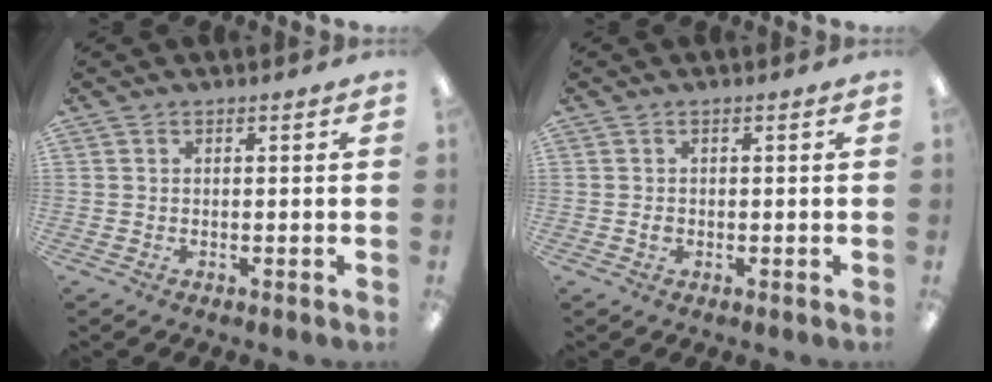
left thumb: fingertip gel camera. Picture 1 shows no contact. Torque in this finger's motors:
{"motor_torque": [-0.14, 0.13, 0.02, -0.17, -0.01]}